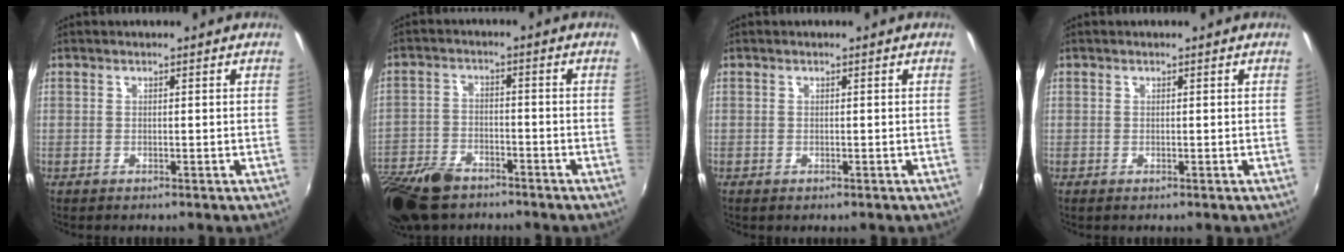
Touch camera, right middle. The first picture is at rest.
{"total": 13.3, "force": [-9.6, 6.5, 6.5], "torque": [-0.168, -0.019, -0.183]}
{"total": 0.0}
{"total": 0.0}